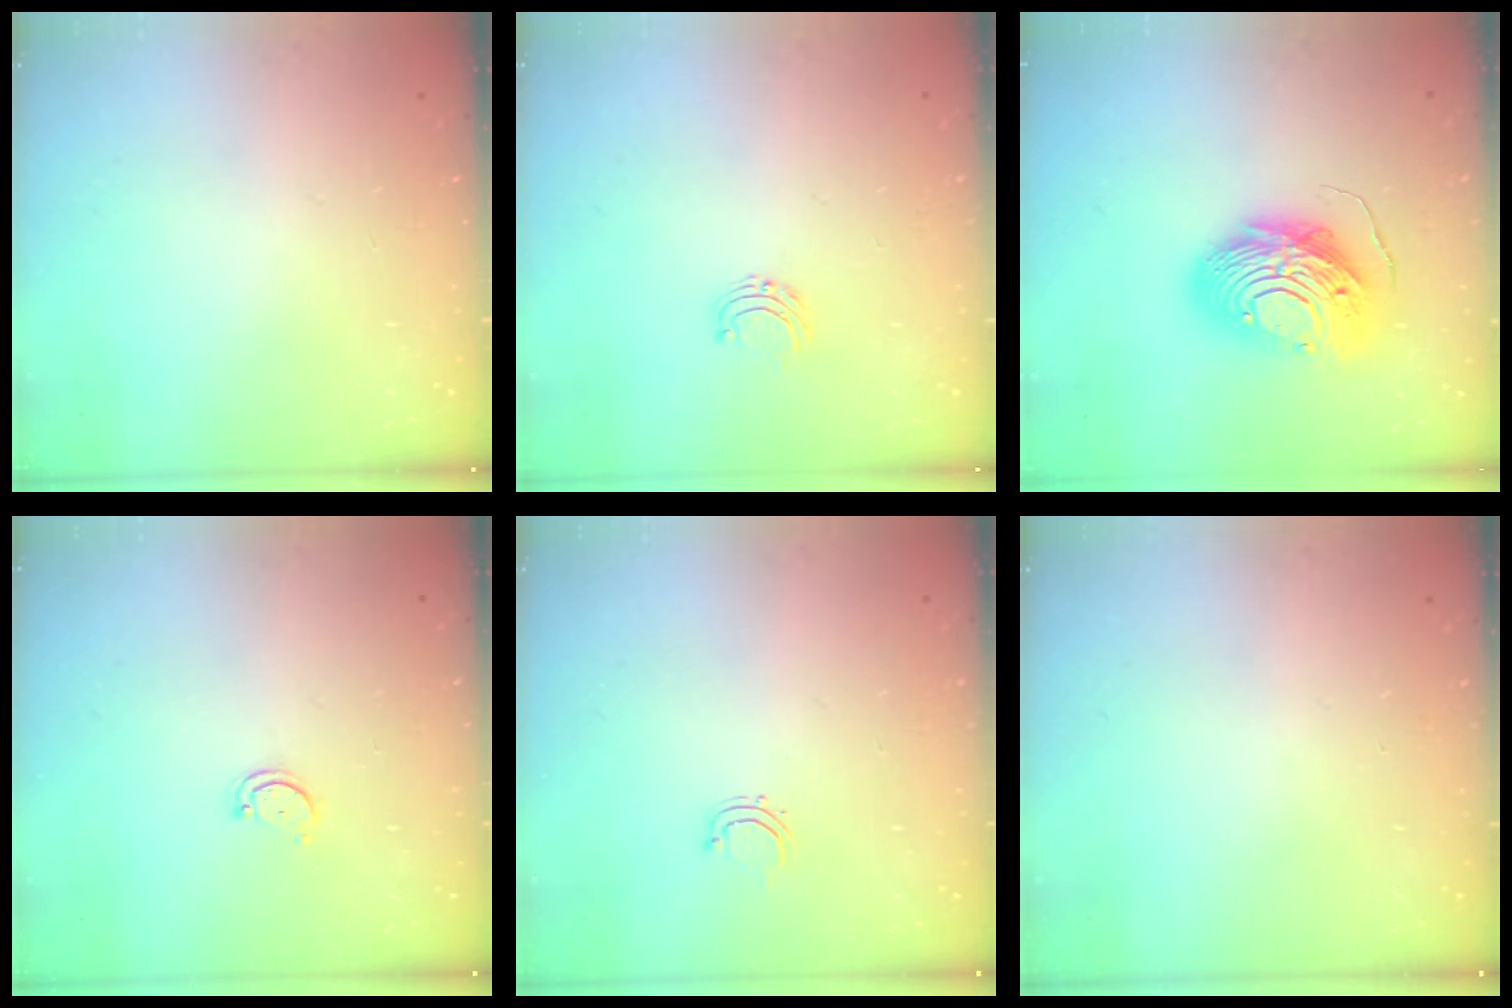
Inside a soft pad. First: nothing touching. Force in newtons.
{"total": 4.9, "press": 4.9, "slide": 0.5}
{"total": 15.2, "press": 15.1, "slide": 1.3}
{"total": 2.9, "press": 2.9, "slide": 0.4}
{"total": 2.8, "press": 2.7, "slide": 0.5}
{"total": 0.0}